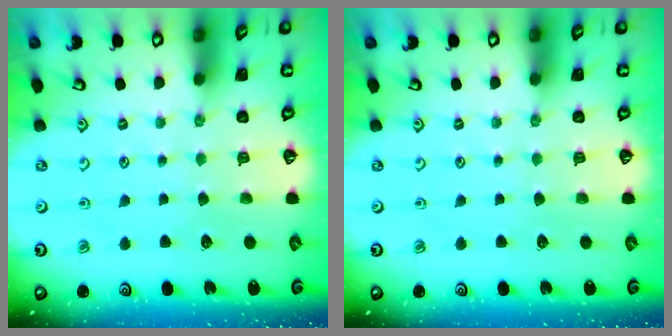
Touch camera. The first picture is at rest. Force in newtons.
{"total": 0.0}